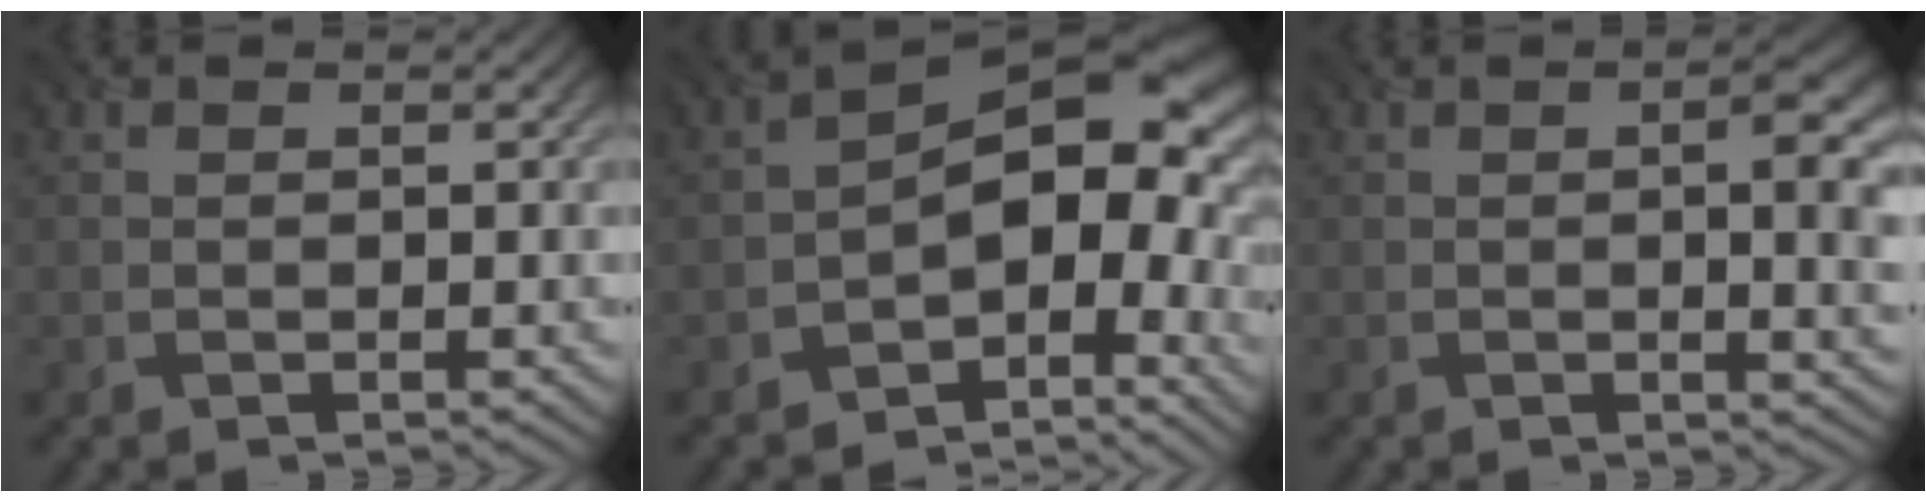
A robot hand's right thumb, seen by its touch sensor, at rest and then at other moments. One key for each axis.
{"total": 11.3, "fx": -3.3, "fy": 6.8, "fz": 8.3, "tx": -0.097, "ty": -0.006, "tz": -0.064}
{"total": 4.5, "fx": 0.4, "fy": 1.2, "fz": 4.3, "tx": -0.066, "ty": 0.000, "tz": 0.007}